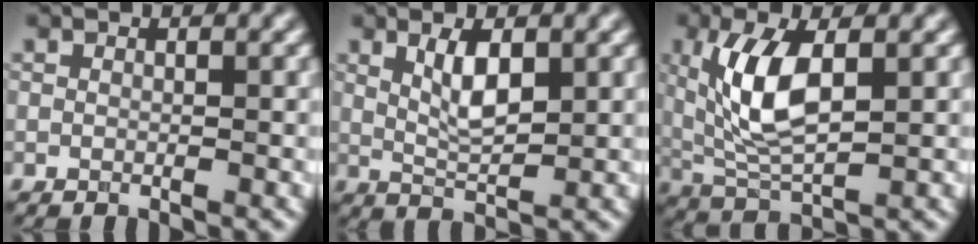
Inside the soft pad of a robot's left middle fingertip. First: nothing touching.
{"total": 2.9, "force": [1.0, 0.7, 2.6], "torque": [-0.058, -0.003, 0.031]}
{"total": 6.6, "force": [1.5, 2.9, 5.8], "torque": [-0.132, -0.002, 0.043]}